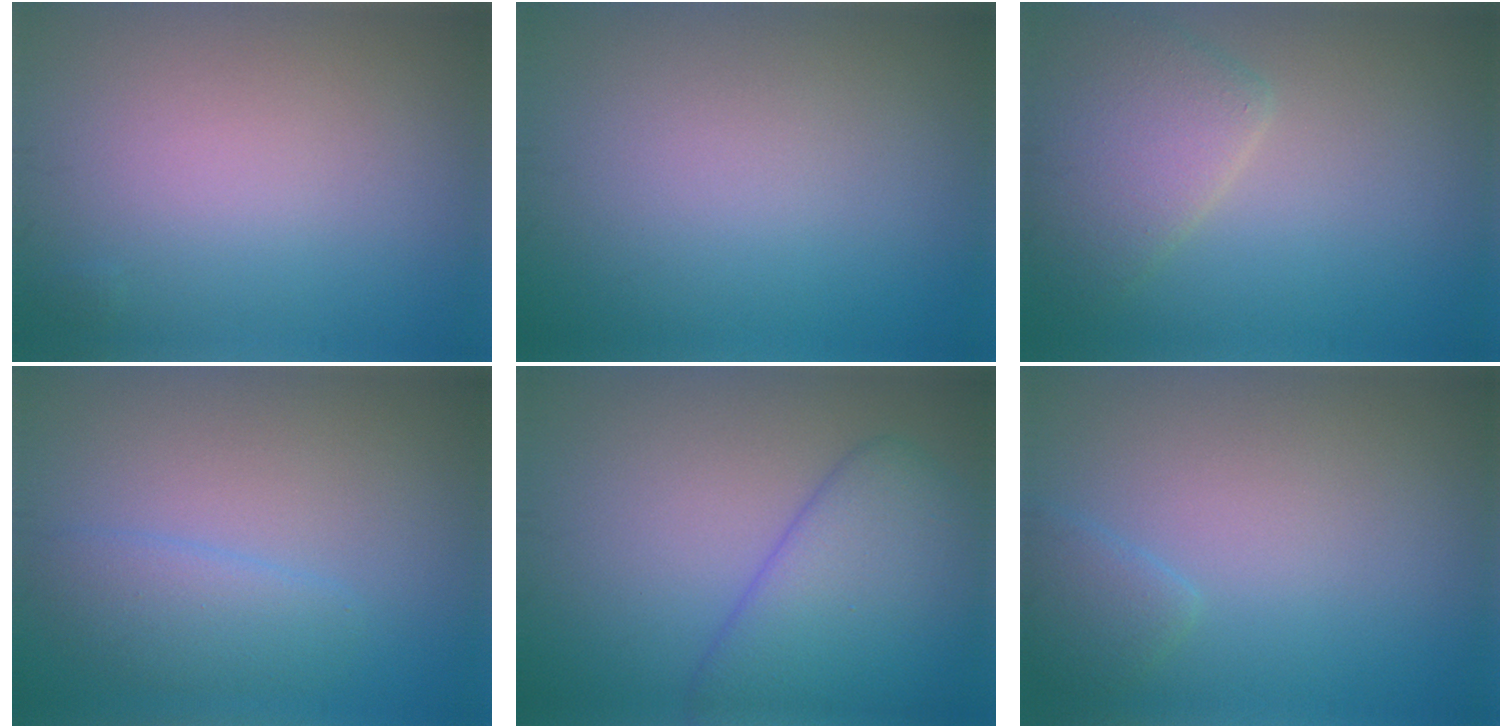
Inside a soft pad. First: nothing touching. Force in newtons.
{"total": 0.0}
{"total": 4.4, "press": 4.4, "slide": 0.3}
{"total": 2.7, "press": 2.7, "slide": 0.2}
{"total": 6.5, "press": 6.5, "slide": 0.5}
{"total": 1.5, "press": 1.5, "slide": 0.1}